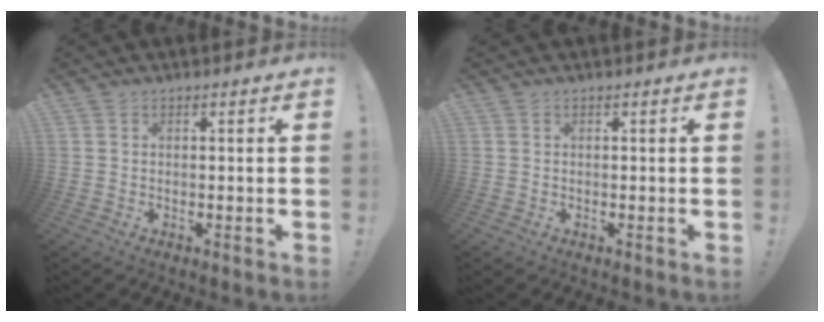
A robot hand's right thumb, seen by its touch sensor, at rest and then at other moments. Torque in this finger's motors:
{"motor_torque": [0.00, 0.00, 0.00, 0.00, 0.00]}